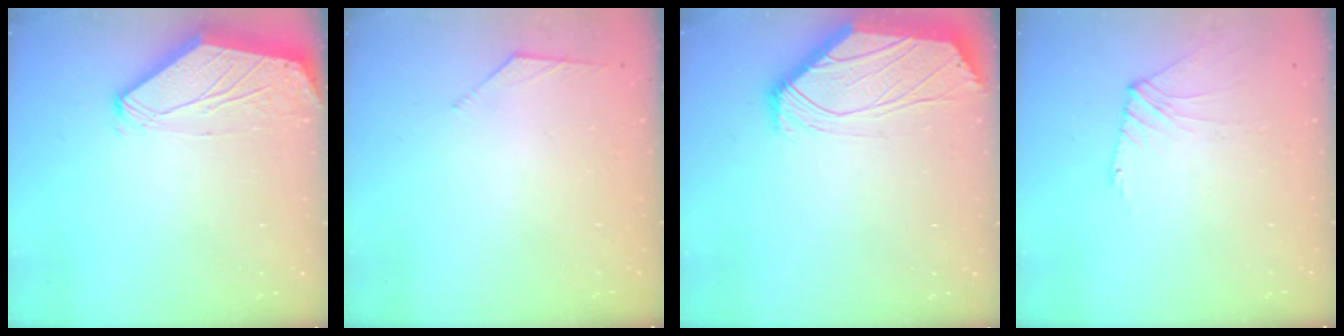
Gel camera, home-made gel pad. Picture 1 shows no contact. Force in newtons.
{"total": 2.5, "press": 2.4, "slide": 0.7}
{"total": 0.7, "press": 0.5, "slide": 0.4}
{"total": 4.6, "press": 4.6, "slide": 0.6}